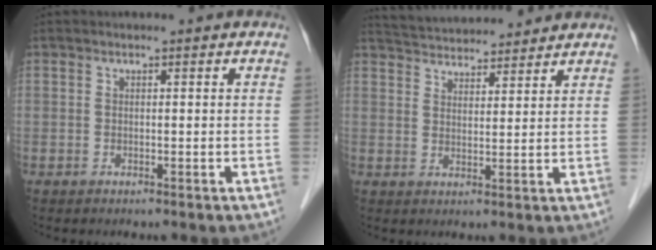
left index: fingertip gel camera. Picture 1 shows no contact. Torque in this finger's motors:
{"motor_torque": [-0.21, -0.95, 0.25, 0.05]}